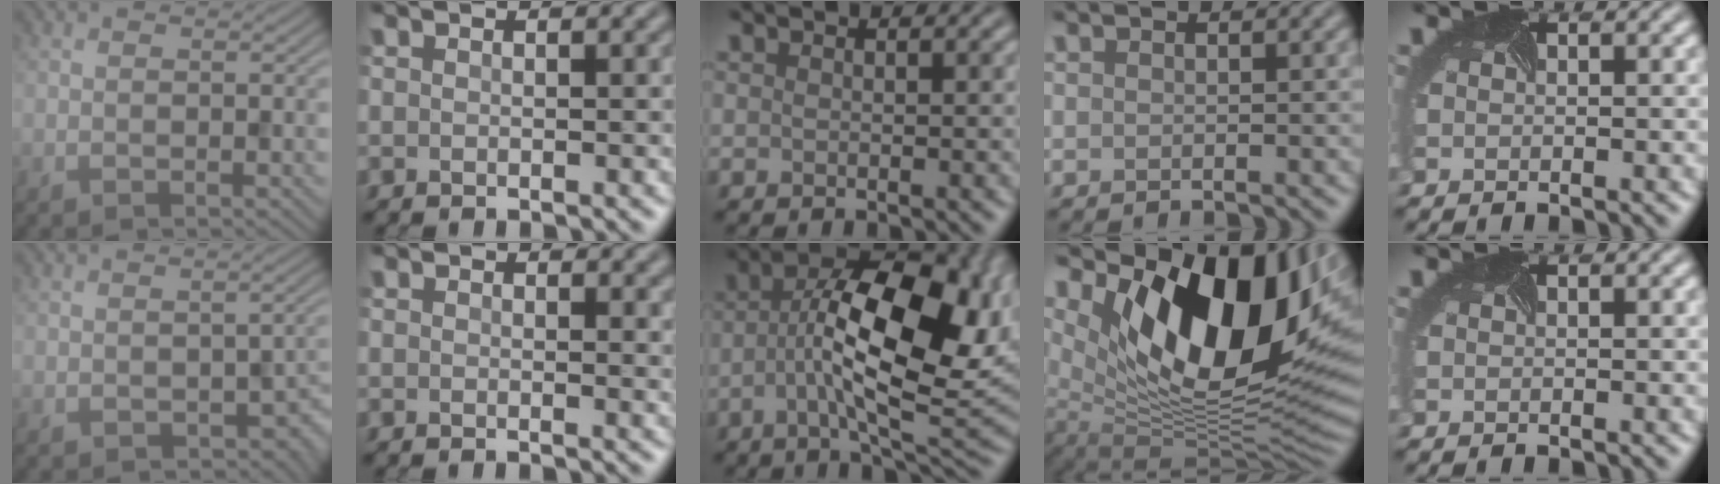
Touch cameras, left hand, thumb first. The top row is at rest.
{"thumb": {"total": 5.5, "force": [-2.3, 3.3, 3.8], "torque": [-0.047, -0.018, -0.024]}, "index": {"total": 1.0, "force": [0.6, 0.3, 0.7], "torque": [0.001, 0.001, 0.014]}, "middle": {"total": 16.1, "force": [0.0, 7.0, 14.4], "torque": [-0.219, 0.015, 0.002]}, "ring": {"total": 16.9, "force": [6.4, 8.3, 13.3], "torque": [-0.200, -0.005, 0.109]}}